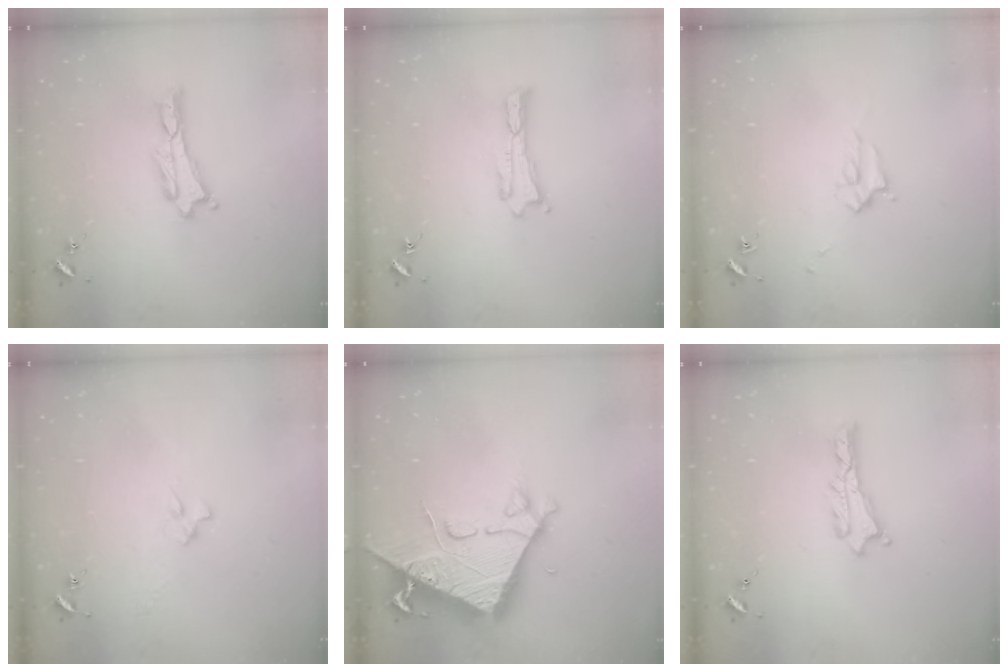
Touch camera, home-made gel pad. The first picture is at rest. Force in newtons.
{"total": 0.0}
{"total": 2.3, "press": 2.3, "slide": 0.3}
{"total": 2.4, "press": 2.4, "slide": 0.3}
{"total": 8.5, "press": 8.4, "slide": 0.9}
{"total": 0.7, "press": 0.6, "slide": 0.2}